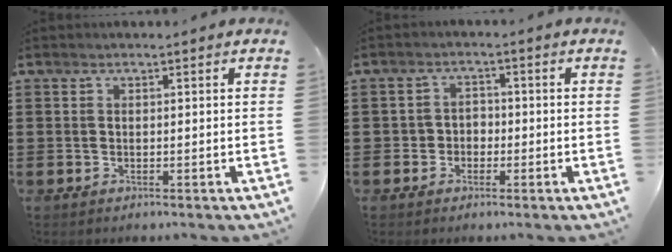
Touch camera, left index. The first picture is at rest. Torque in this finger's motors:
{"motor_torque": [-0.57, 0.78, 0.02, -0.01]}